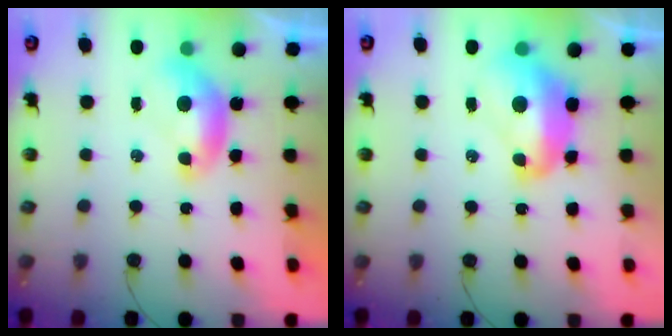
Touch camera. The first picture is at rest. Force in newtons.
{"total": 5.0, "press": 4.9, "slide": 1.0}